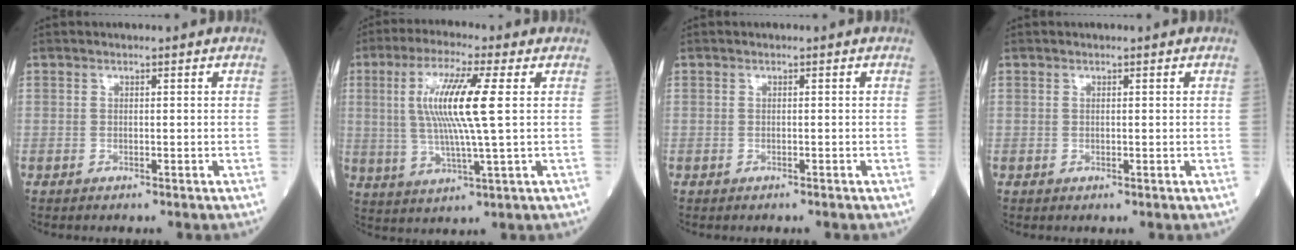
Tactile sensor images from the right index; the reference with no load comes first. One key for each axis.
{"total": 11.4, "fx": 2.3, "fy": -0.2, "fz": 11.1, "tx": -0.233, "ty": 0.003, "tz": 0.042}
{"total": 0.9, "fx": -0.7, "fy": 0.1, "fz": 0.5, "tx": -0.013, "ty": -0.001, "tz": -0.007}
{"total": 0.0}